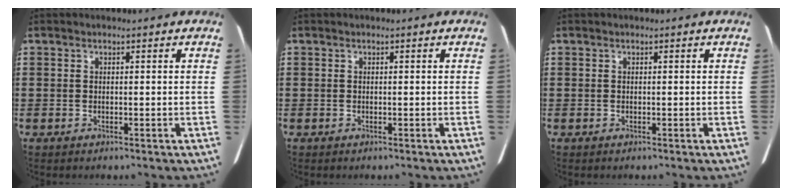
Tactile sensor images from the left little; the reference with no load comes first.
{"total": 0.0}
{"total": 0.0}